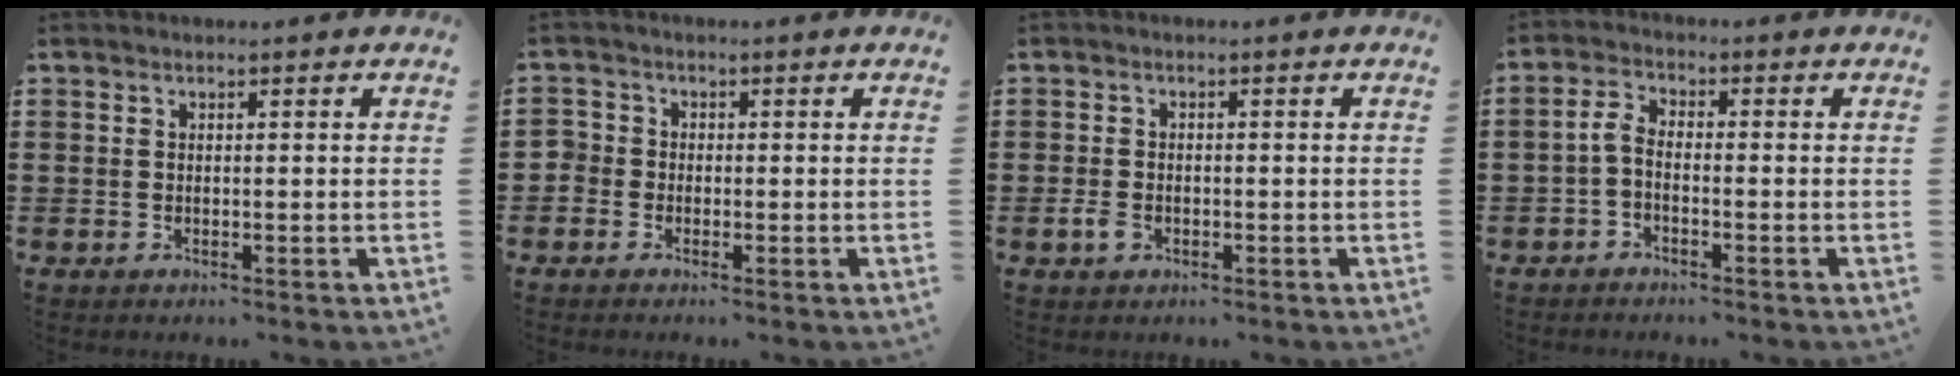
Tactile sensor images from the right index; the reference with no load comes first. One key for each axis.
{"total": 2.0, "fx": -0.9, "fy": 1.7, "fz": 0.2, "tx": -0.012, "ty": 0.006, "tz": -0.023}
{"total": 2.0, "fx": -0.9, "fy": 1.3, "fz": 1.2, "tx": -0.031, "ty": -0.002, "tz": -0.019}
{"total": 2.6, "fx": -1.2, "fy": 1.0, "fz": 2.1, "tx": -0.055, "ty": 0.002, "tz": -0.030}